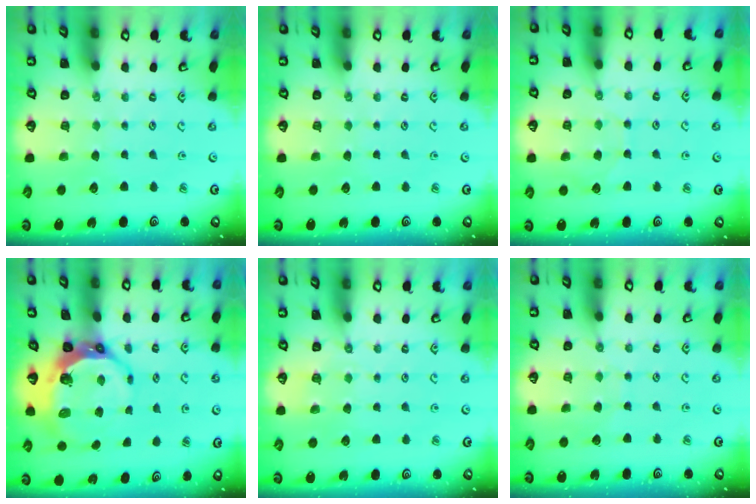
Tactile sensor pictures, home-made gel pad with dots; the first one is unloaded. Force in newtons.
{"total": 0.0}
{"total": 6.2, "press": 6.2, "slide": 0.6}
{"total": 10.9, "press": 9.7, "slide": 5.0}
{"total": 3.8, "press": 3.6, "slide": 0.9}
{"total": 6.3, "press": 6.2, "slide": 0.5}